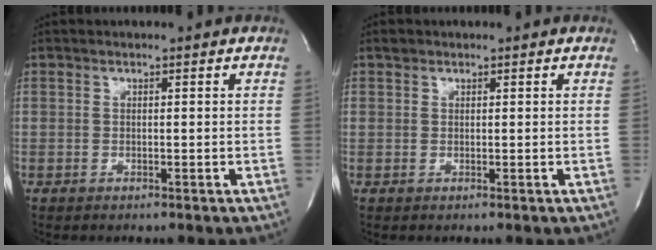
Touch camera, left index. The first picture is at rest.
{"total": 0.9, "force": [0.6, 0.7, 0.1], "torque": [0.004, 0.006, 0.006]}